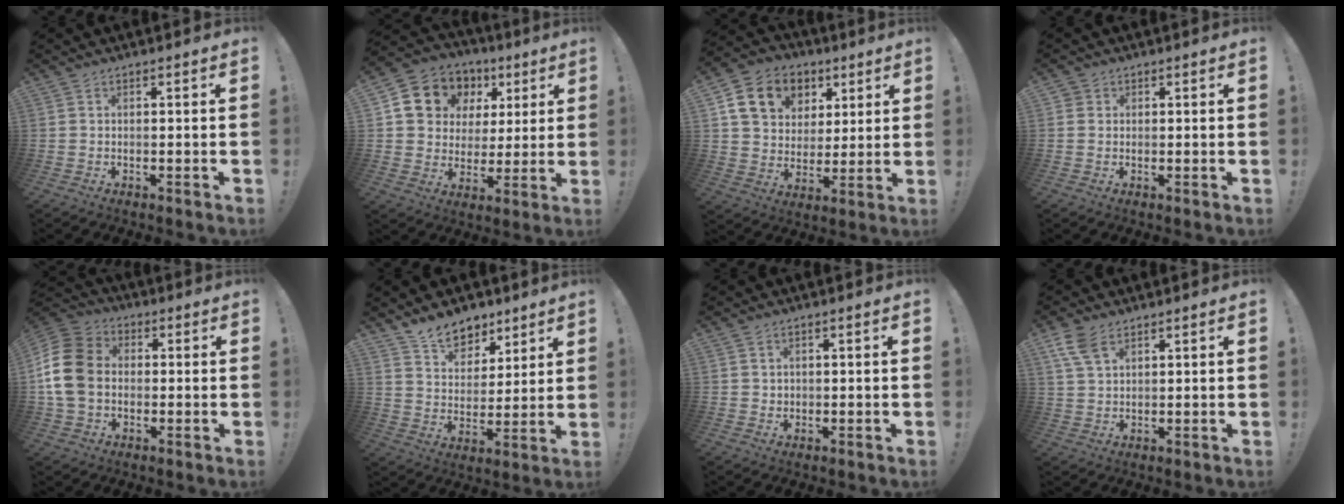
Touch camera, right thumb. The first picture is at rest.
{"total": 13.0, "force": [5.9, 10.7, 4.5], "torque": [-0.067, -0.033, 0.124]}
{"total": 14.8, "force": [6.7, 11.6, 6.3], "torque": [-0.088, -0.023, 0.136]}
{"total": 1.6, "force": [0.6, 1.4, 0.3], "torque": [-0.008, 0.002, 0.012]}
{"total": 14.9, "force": [-0.1, 11.7, 9.2], "torque": [-0.171, 0.018, 0.000]}
{"total": 11.1, "force": [8.7, 6.2, 2.7], "torque": [-0.055, -0.062, 0.172]}
{"total": 1.5, "force": [0.6, 1.3, 0.3], "torque": [0.001, -0.003, 0.010]}
{"total": 6.6, "force": [3.8, 3.5, 4.1], "torque": [-0.074, -0.010, 0.075]}